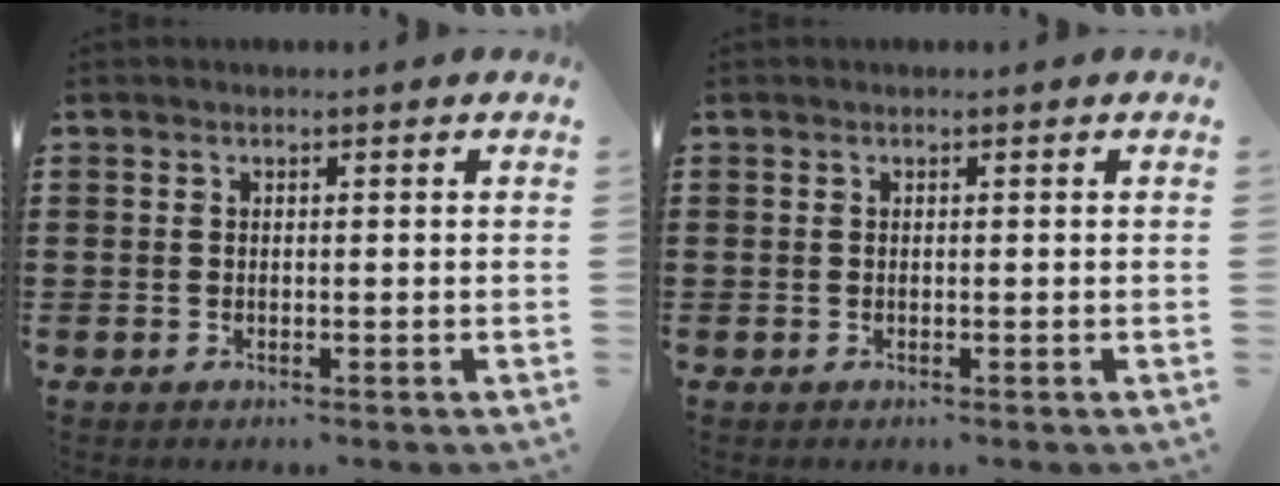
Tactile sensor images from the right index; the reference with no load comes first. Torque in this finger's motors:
{"motor_torque": [0.04, 0.05, 0.00, 0.00]}